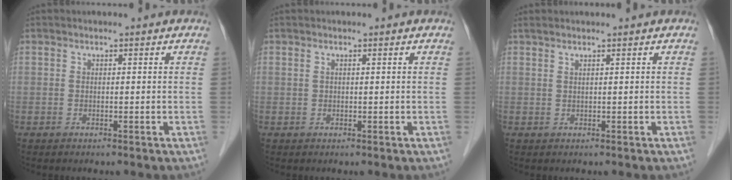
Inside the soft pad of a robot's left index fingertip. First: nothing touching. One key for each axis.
{"total": 0.6, "fx": 0.2, "fy": 0.2, "fz": 0.5, "tx": -0.013, "ty": 0.006, "tz": 0.006}
{"total": 0.9, "fx": 0.6, "fy": -0.2, "fz": 0.6, "tx": -0.022, "ty": 0.008, "tz": 0.019}